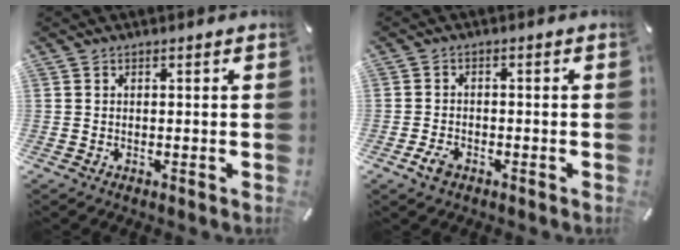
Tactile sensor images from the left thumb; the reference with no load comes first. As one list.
[{"total": 3.4, "force": [-2.0, 2.0, 1.8], "torque": [-0.045, 0.004, -0.040]}]